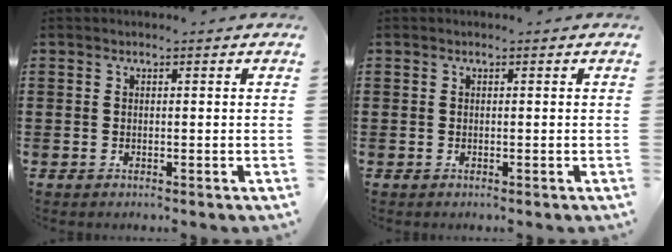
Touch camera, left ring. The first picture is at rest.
{"total": 0.0}